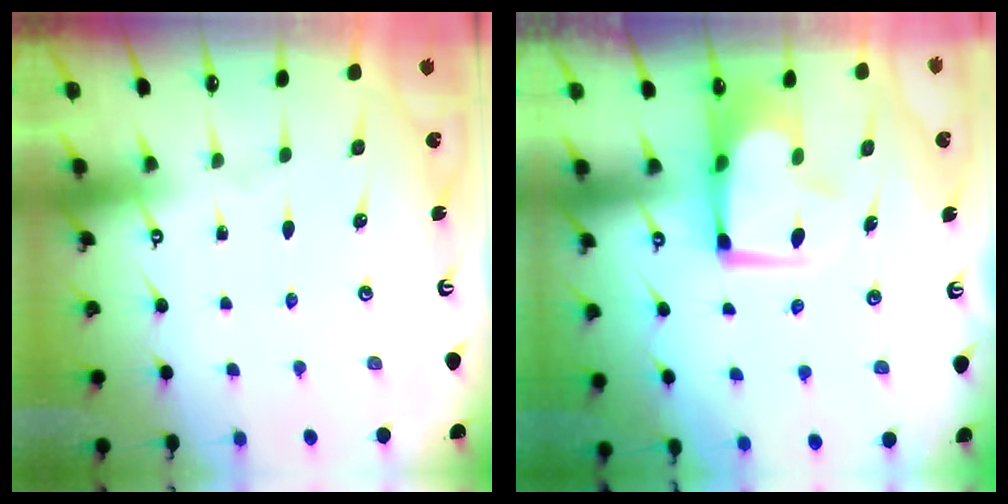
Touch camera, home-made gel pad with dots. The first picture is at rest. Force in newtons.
{"total": 2.9, "press": 2.8, "slide": 0.8}